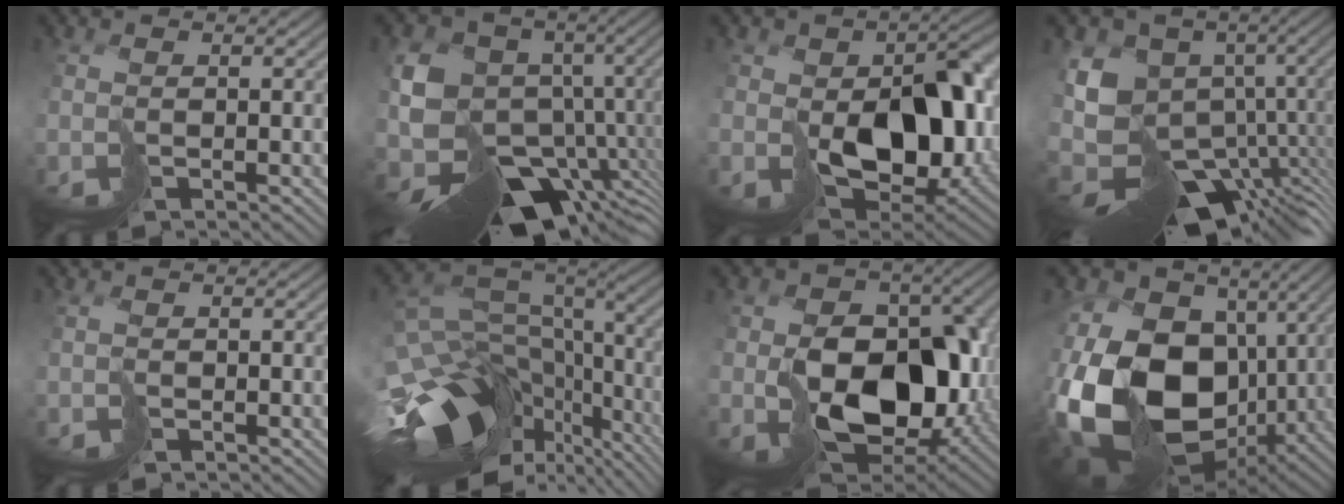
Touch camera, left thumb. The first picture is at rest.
{"total": 16.2, "force": [-6.0, 11.4, 9.8], "torque": [-0.203, -0.008, -0.076]}
{"total": 12.4, "force": [-0.7, 8.6, 8.8], "torque": [-0.106, -0.023, -0.004]}
{"total": 13.7, "force": [-4.7, 8.4, 9.7], "torque": [-0.203, -0.018, -0.066]}
{"total": 1.1, "force": [-0.1, 1.0, 0.3], "torque": [-0.003, 0.002, -0.004]}
{"total": 16.5, "force": [-6.2, 9.7, 11.8], "torque": [-0.236, -0.009, -0.078]}
{"total": 13.5, "force": [-1.8, 9.6, 9.2], "torque": [-0.116, -0.020, -0.026]}
{"total": 20.6, "force": [-2.8, 14.3, 14.6], "torque": [-0.335, -0.017, -0.040]}